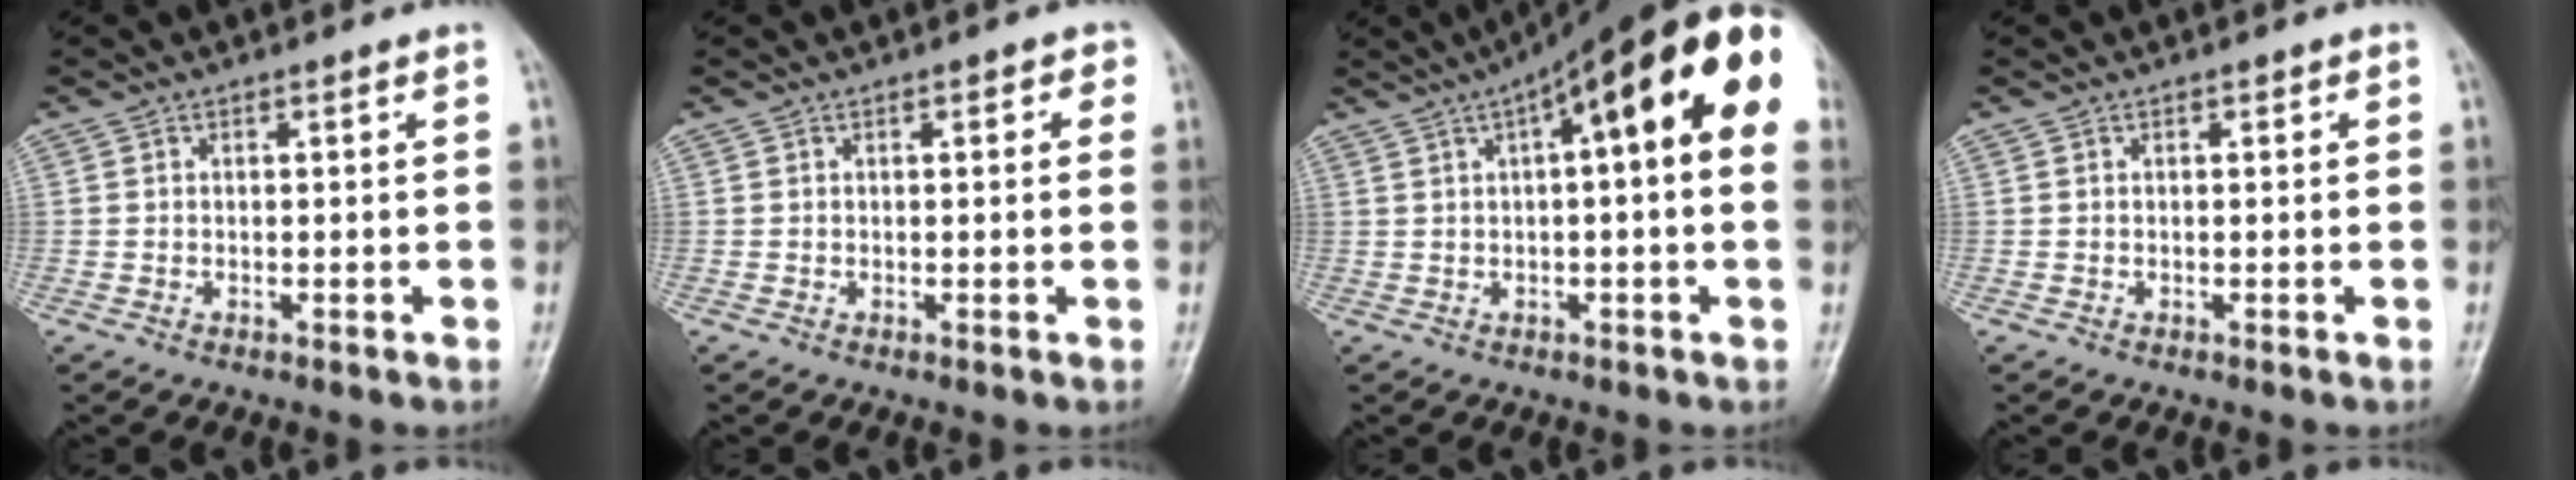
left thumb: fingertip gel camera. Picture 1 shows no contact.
{"total": 2.0, "force": [0.7, 0.9, 1.7], "torque": [-0.012, 0.002, 0.004]}
{"total": 20.8, "force": [6.1, 5.5, 19.1], "torque": [-0.278, 0.042, 0.078]}
{"total": 0.0}